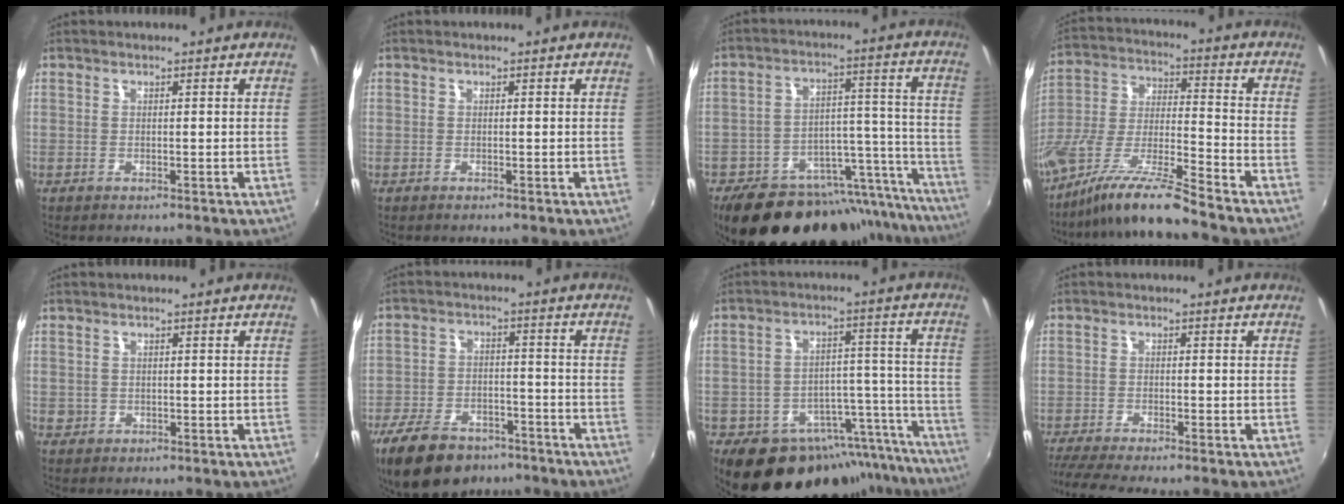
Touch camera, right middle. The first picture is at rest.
{"total": 0.0}
{"total": 27.8, "force": [-23.1, 11.1, 10.7], "torque": [-0.157, 0.044, -0.306]}
{"total": 13.4, "force": [-11.0, -0.4, 7.8], "torque": [-0.161, -0.008, -0.211]}
{"total": 1.7, "force": [-0.1, 1.6, 0.4], "torque": [-0.006, -0.002, -0.002]}
{"total": 15.3, "force": [-10.7, 7.9, 7.4], "torque": [-0.173, -0.014, -0.172]}
{"total": 22.7, "force": [-18.4, 10.5, 8.2], "torque": [-0.131, 0.041, -0.236]}
{"total": 6.8, "force": [-6.0, -0.3, 3.1], "torque": [-0.084, -0.029, -0.105]}